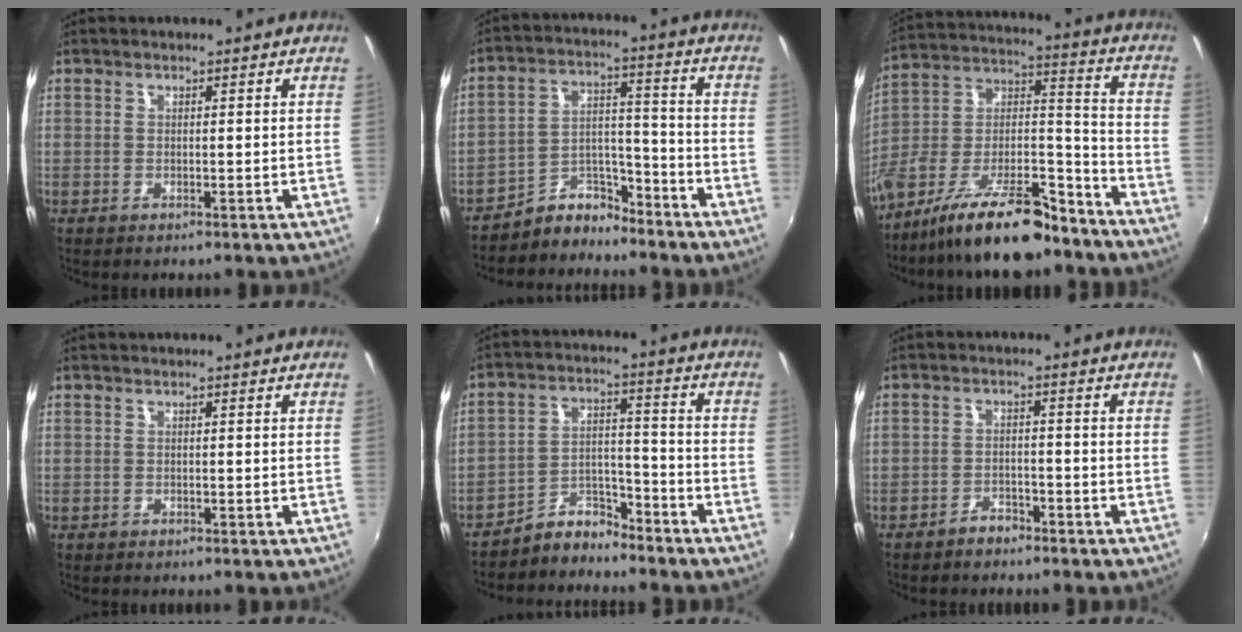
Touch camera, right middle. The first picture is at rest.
{"total": 7.4, "force": [-6.8, 2.8, 0.9], "torque": [-0.016, 0.033, -0.124]}
{"total": 20.7, "force": [-14.6, 6.6, 13.0], "torque": [-0.231, 0.000, -0.234]}
{"total": 0.0}
{"total": 6.5, "force": [-6.1, 2.1, 0.8], "torque": [-0.010, 0.027, -0.112]}
{"total": 3.0, "force": [-2.6, 1.3, 0.6], "torque": [-0.022, 0.005, -0.042]}